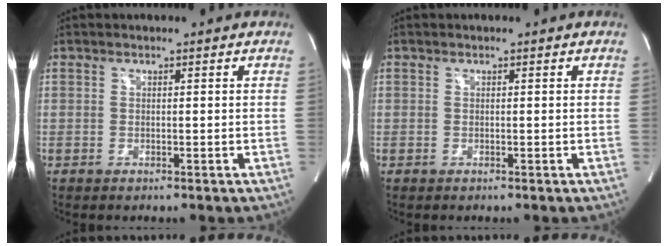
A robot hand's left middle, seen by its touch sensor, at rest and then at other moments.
{"total": 0.0}